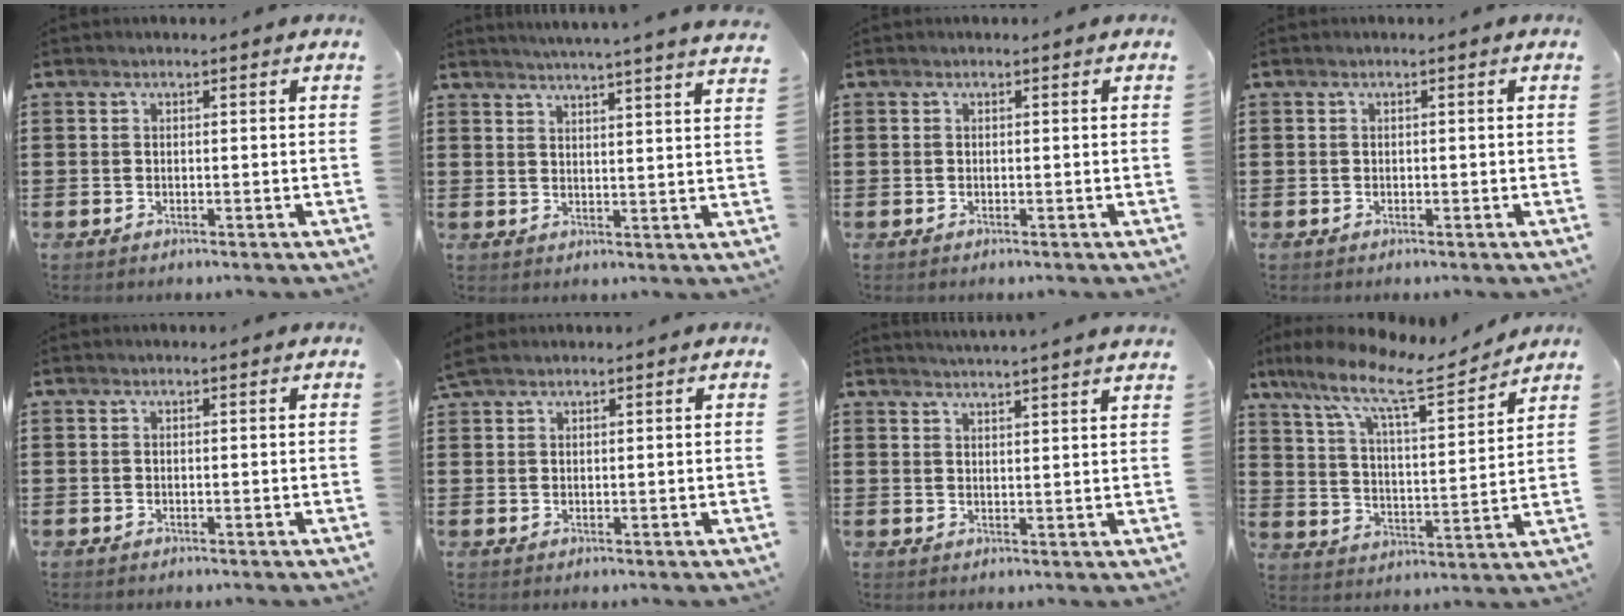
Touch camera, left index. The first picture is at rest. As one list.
[{"total": 4.1, "force": [3.8, -1.2, 0.9], "torque": [-0.031, -0.024, 0.064]}, {"total": 0.0}, {"total": 0.0}, {"total": 0.0}, {"total": 2.1, "force": [1.7, 0.6, 1.0], "torque": [-0.025, 0.003, 0.034]}, {"total": 2.8, "force": [2.7, -0.9, 0.3], "torque": [-0.013, -0.014, 0.049]}, {"total": 10.7, "force": [7.8, 2.3, 6.9], "torque": [-0.153, -0.041, 0.128]}]